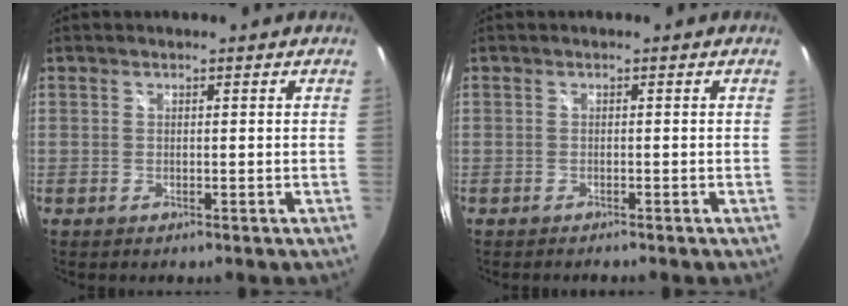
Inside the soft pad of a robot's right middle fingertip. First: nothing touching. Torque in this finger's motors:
{"motor_torque": [-0.09, -0.07, 0.03, 0.00]}